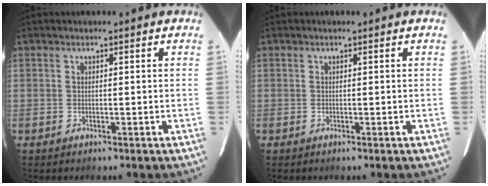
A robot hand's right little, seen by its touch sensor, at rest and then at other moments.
{"total": 0.0}